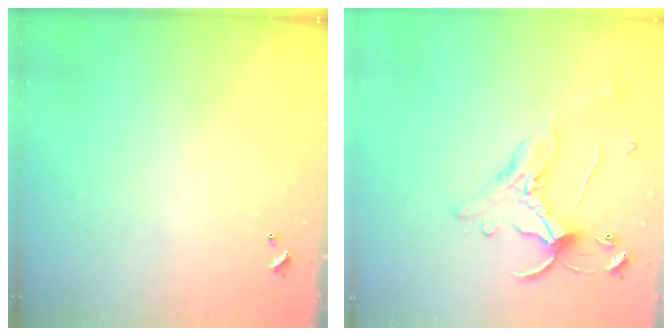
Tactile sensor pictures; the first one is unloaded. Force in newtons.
{"total": 0.9, "press": 0.1, "slide": 0.9}